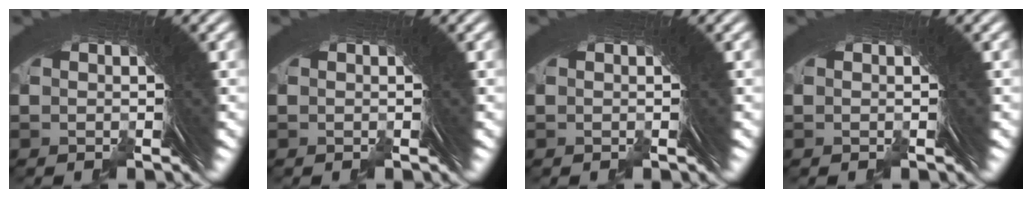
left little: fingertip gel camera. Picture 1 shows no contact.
{"total": 0.0}
{"total": 0.0}
{"total": 0.0}